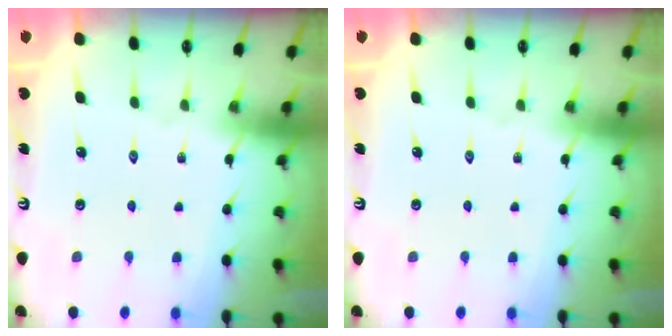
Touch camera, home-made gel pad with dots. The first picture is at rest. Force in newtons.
{"total": 0.0}